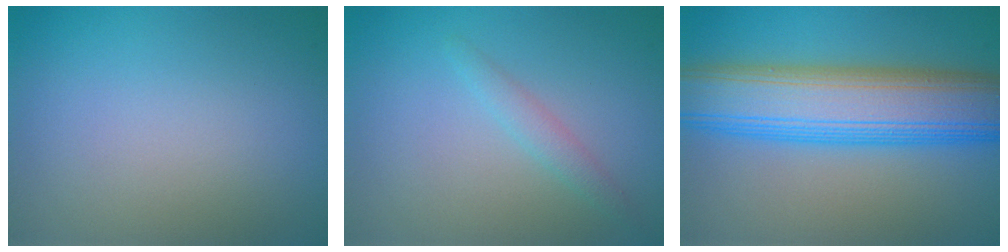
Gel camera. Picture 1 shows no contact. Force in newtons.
{"total": 1.5, "press": 1.5, "slide": 0.1}
{"total": 11.3, "press": 11.3, "slide": 0.4}